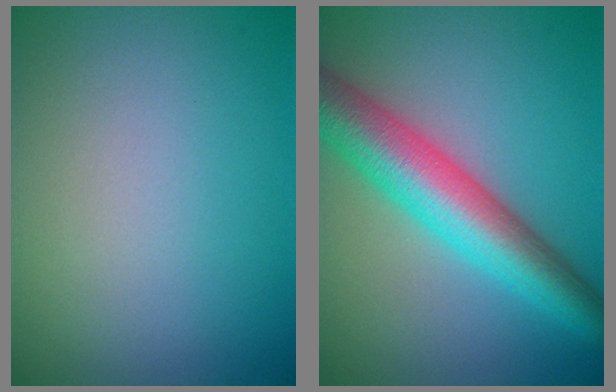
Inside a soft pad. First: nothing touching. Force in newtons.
{"total": 7.9, "press": 7.9, "slide": 0.2}